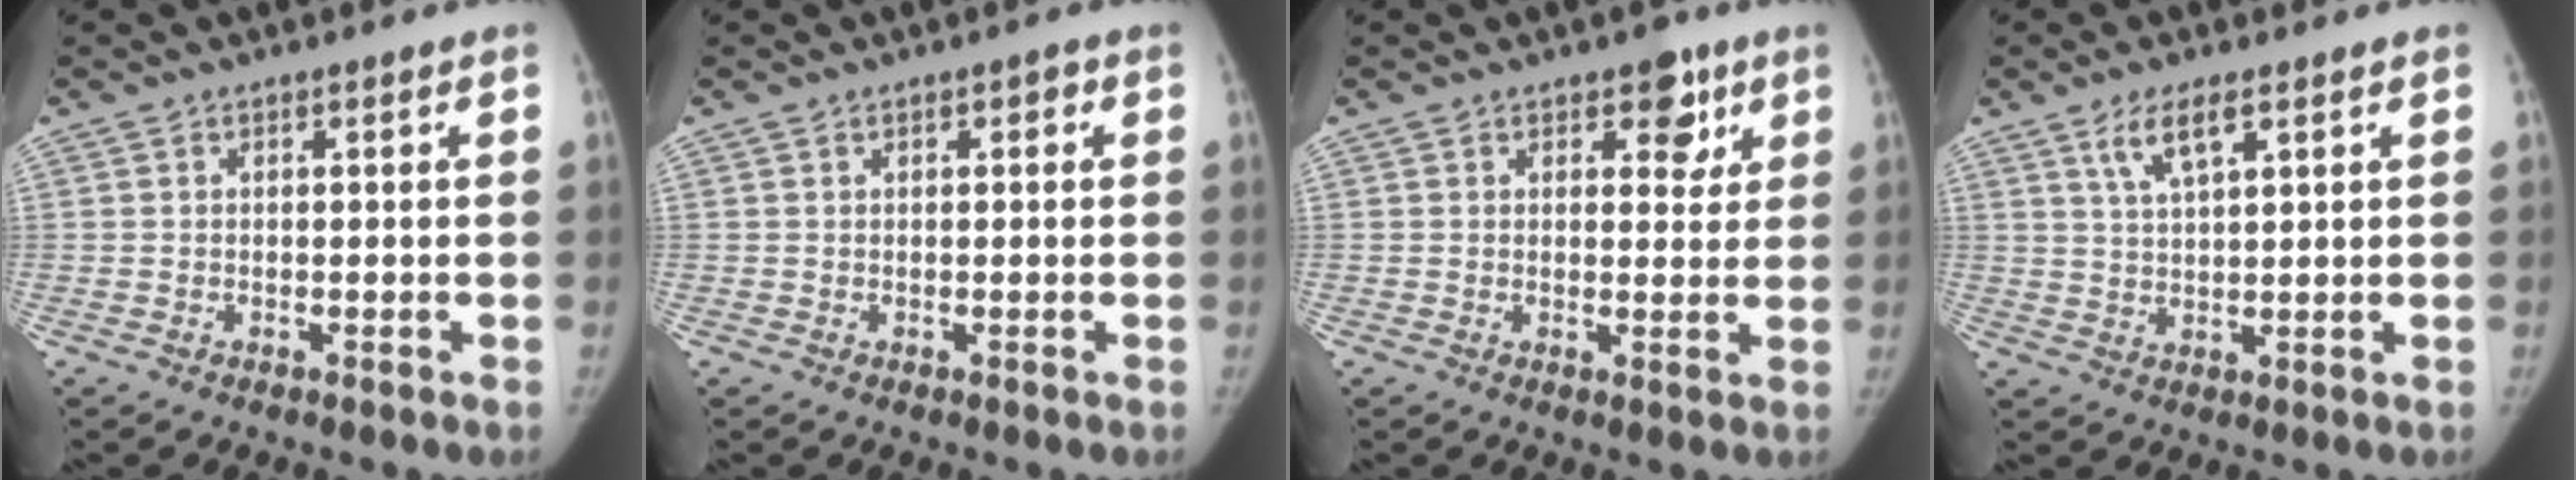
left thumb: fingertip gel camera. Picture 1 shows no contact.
{"total": 0.9, "force": [0.3, 0.5, 0.6], "torque": [-0.001, 0.002, 0.002]}
{"total": 5.2, "force": [2.8, 3.2, 3.0], "torque": [-0.005, -0.011, 0.033]}
{"total": 5.4, "force": [3.1, 1.4, 4.2], "torque": [-0.083, -0.011, 0.064]}